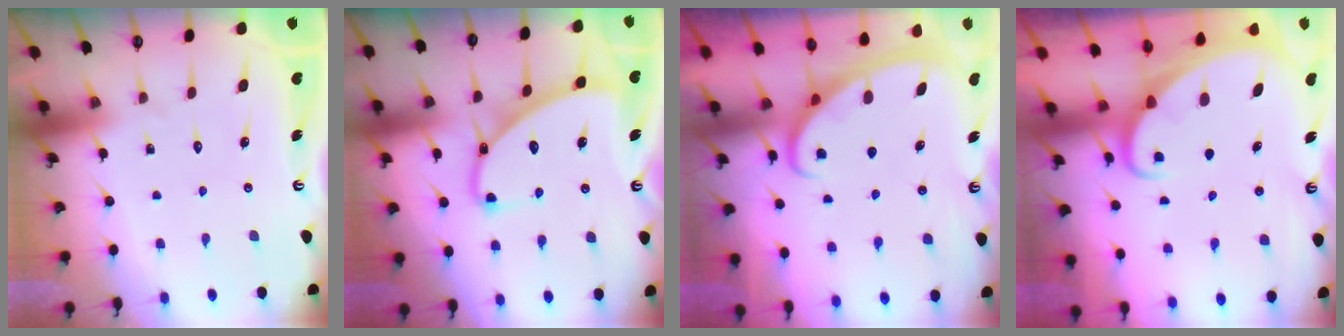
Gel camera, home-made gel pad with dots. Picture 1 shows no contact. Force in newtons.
{"total": 9.4, "press": 9.4, "slide": 0.2}
{"total": 2.9, "press": 2.9, "slide": 0.3}
{"total": 2.5, "press": 2.5, "slide": 0.2}